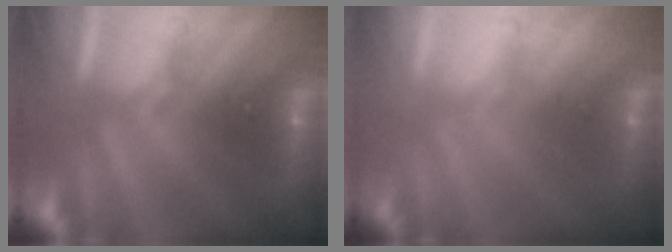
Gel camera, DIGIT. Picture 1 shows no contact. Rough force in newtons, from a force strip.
{"total": 2.2}